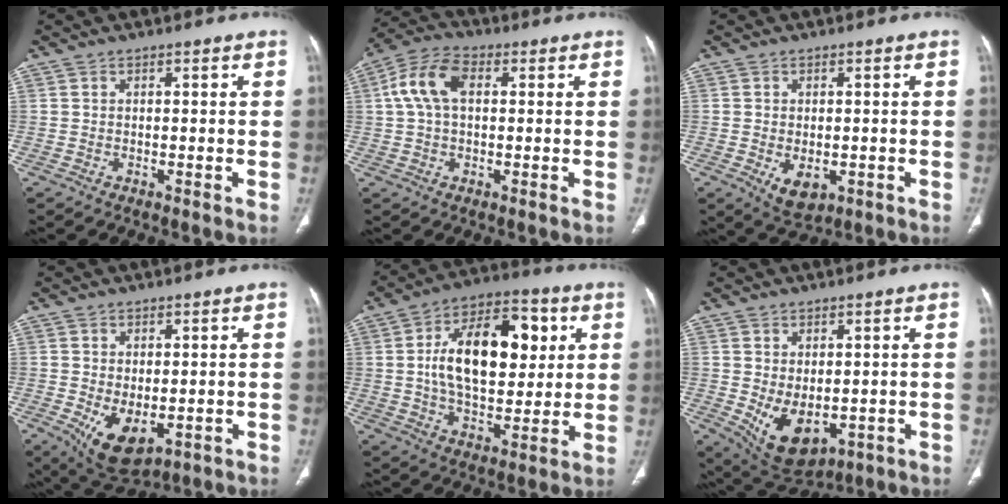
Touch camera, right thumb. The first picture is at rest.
{"total": 9.1, "force": [1.8, 5.5, 7.1], "torque": [-0.149, 0.027, 0.029]}
{"total": 5.3, "force": [-1.4, 3.4, 3.8], "torque": [-0.055, -0.004, -0.007]}
{"total": 8.7, "force": [-2.0, 5.0, 6.8], "torque": [-0.106, -0.013, -0.011]}
{"total": 19.8, "force": [3.8, 11.2, 15.9], "torque": [-0.226, 0.005, 0.059]}
{"total": 9.7, "force": [-1.5, 6.0, 7.5], "torque": [-0.111, -0.009, 0.004]}